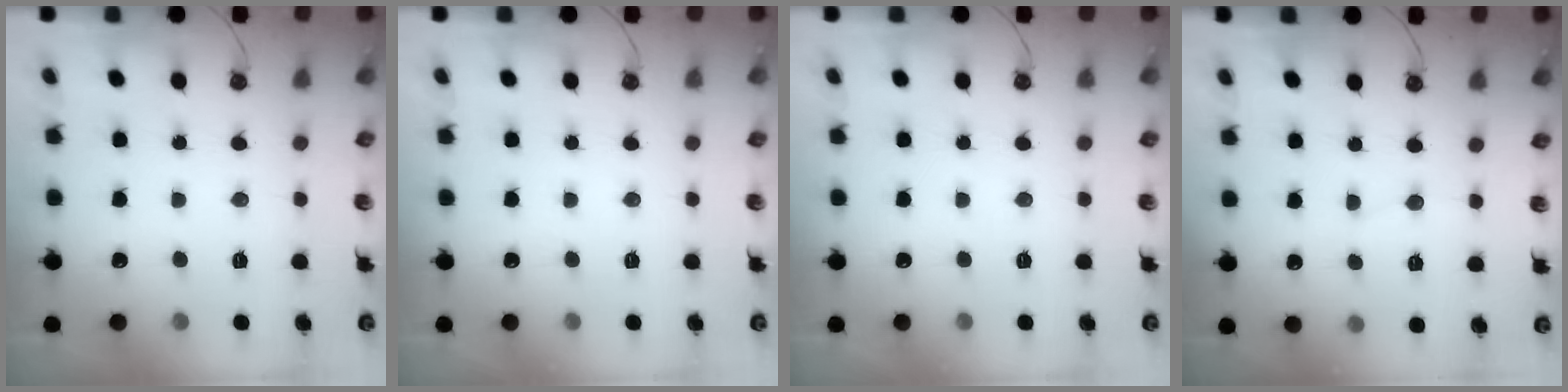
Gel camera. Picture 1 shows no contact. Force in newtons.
{"total": 0.0}
{"total": 0.0}
{"total": 3.0, "press": 3.0, "slide": 0.3}